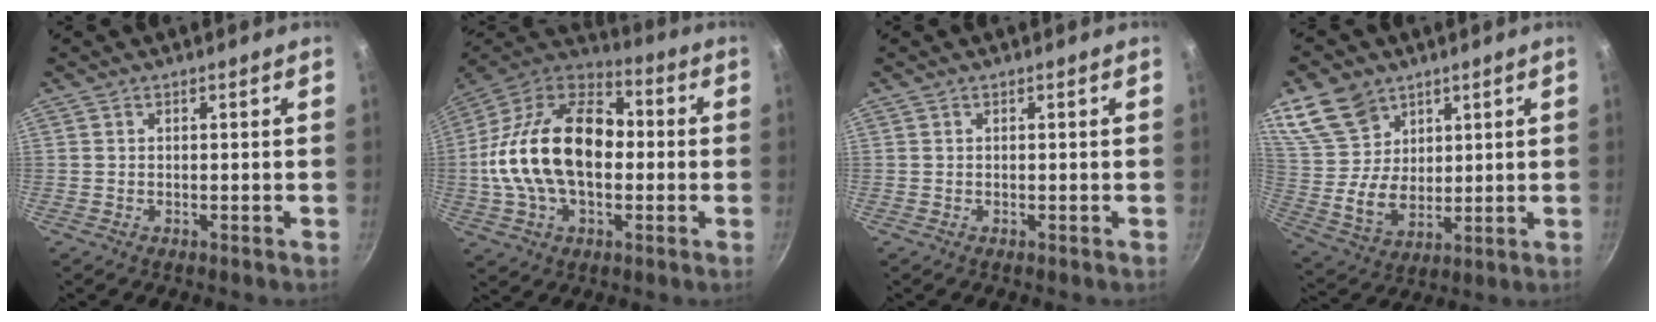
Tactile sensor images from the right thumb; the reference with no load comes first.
{"total": 24.3, "force": [-0.5, 15.3, 19.0], "torque": [-0.322, 0.043, -0.024]}
{"total": 0.0}
{"total": 14.8, "force": [8.0, 10.7, 6.4], "torque": [-0.097, -0.032, 0.169]}